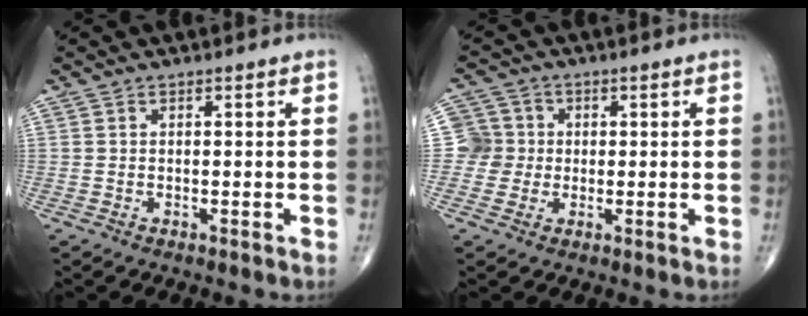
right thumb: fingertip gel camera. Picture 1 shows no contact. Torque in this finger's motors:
{"motor_torque": [0.18, 0.40, 0.14, 0.06, 0.00]}